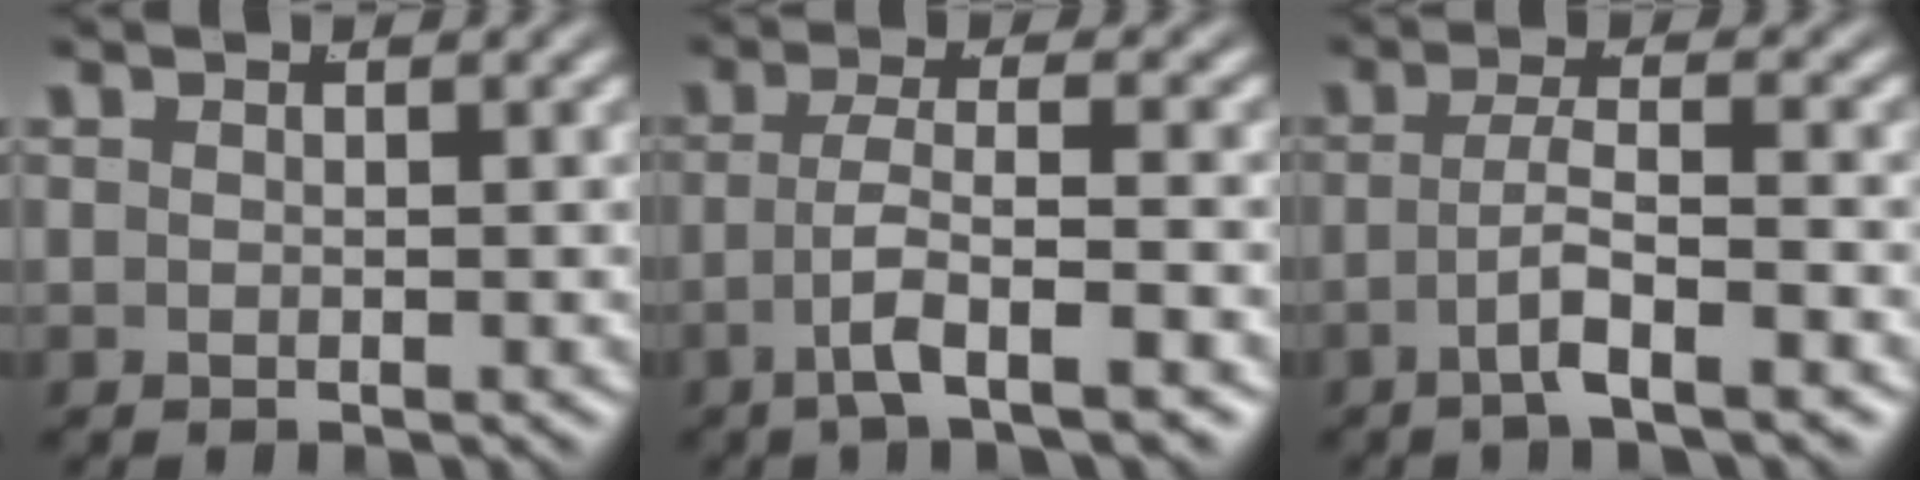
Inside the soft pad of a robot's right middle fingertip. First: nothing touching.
{"total": 4.5, "force": [-2.3, 0.6, 3.8], "torque": [-0.081, -0.017, -0.028]}
{"total": 3.7, "force": [-2.1, 0.1, 3.0], "torque": [-0.056, -0.010, -0.031]}